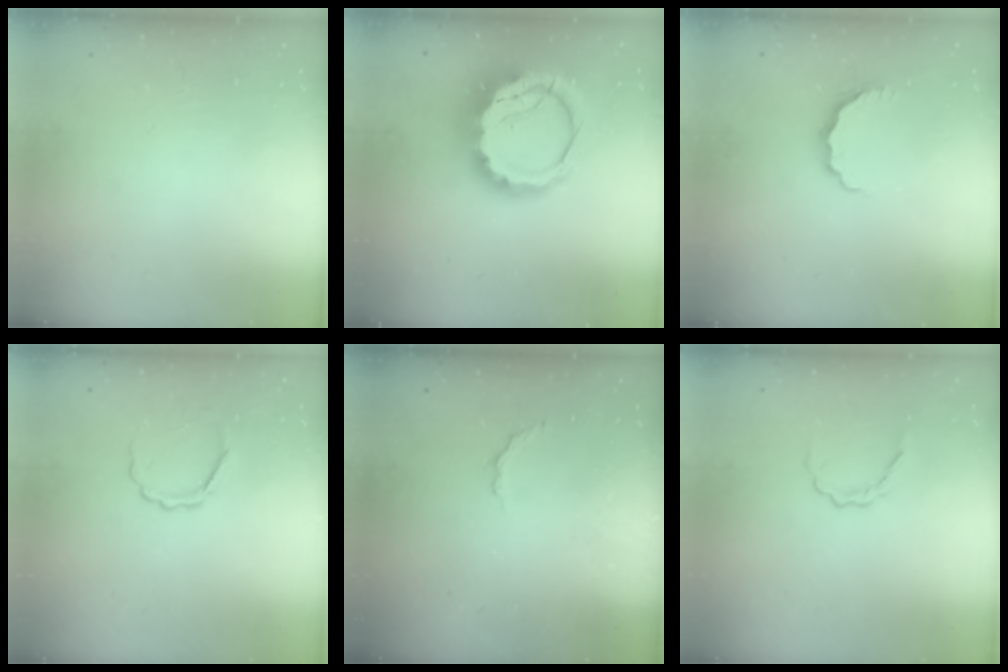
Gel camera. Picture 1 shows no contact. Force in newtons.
{"total": 15.9, "press": 15.5, "slide": 3.4}
{"total": 5.7, "press": 5.7, "slide": 0.8}
{"total": 3.6, "press": 3.5, "slide": 0.6}
{"total": 2.9, "press": 2.7, "slide": 0.9}
{"total": 2.8, "press": 2.7, "slide": 0.8}